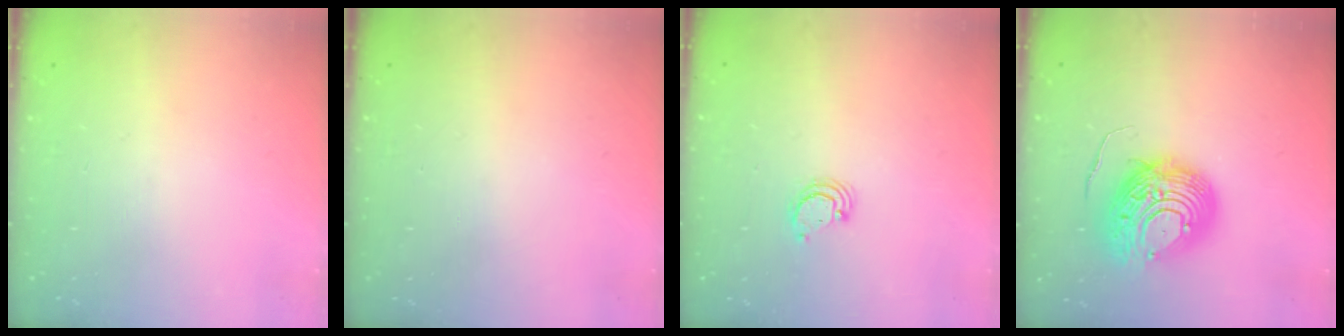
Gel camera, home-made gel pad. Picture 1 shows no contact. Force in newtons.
{"total": 0.0}
{"total": 2.3, "press": 2.3, "slide": 0.2}
{"total": 13.4, "press": 13.4, "slide": 1.2}